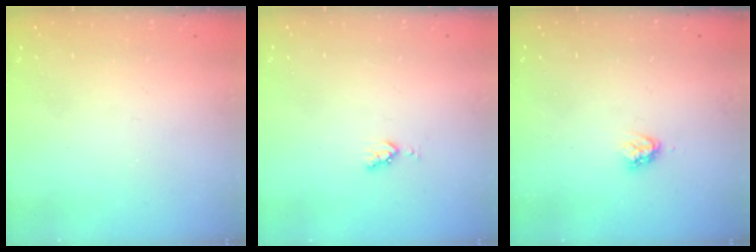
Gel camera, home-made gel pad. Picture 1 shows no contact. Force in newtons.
{"total": 3.6, "press": 3.5, "slide": 0.4}
{"total": 3.3, "press": 3.3, "slide": 0.3}